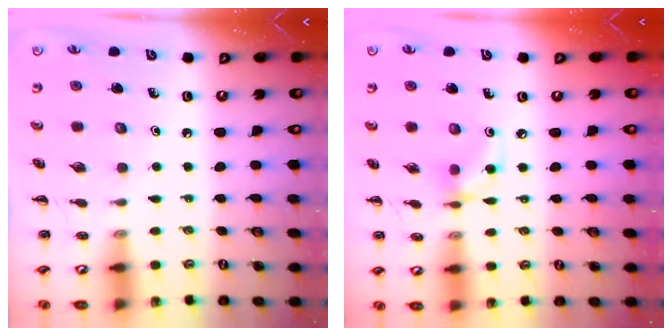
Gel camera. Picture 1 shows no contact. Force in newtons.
{"total": 5.6, "press": 5.6, "slide": 0.3}